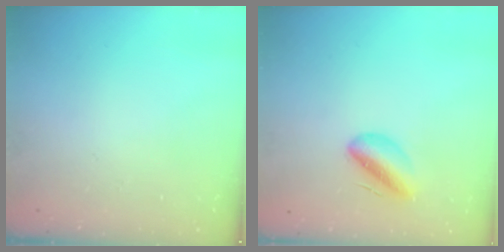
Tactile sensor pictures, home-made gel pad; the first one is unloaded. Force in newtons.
{"total": 8.1, "press": 7.7, "slide": 2.3}